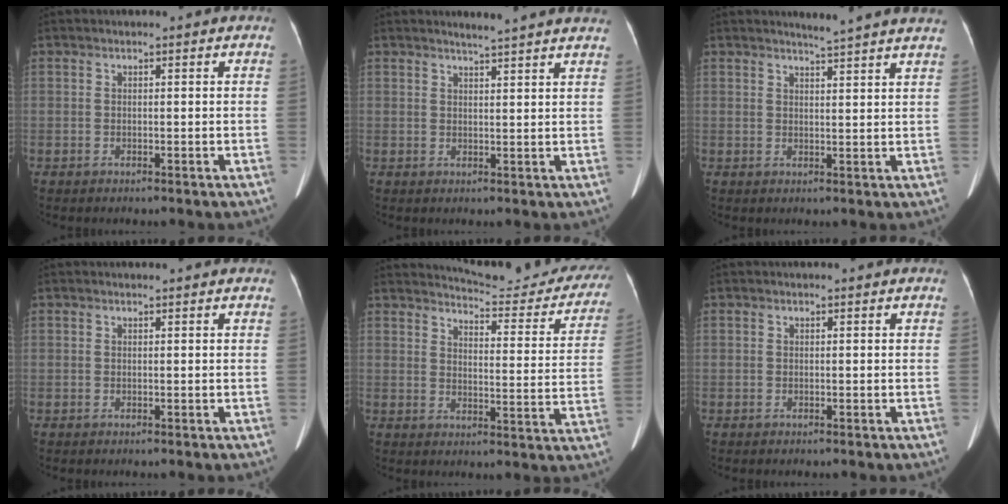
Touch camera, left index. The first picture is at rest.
{"total": 7.5, "force": [6.9, -0.4, 2.8], "torque": [-0.040, 0.007, 0.070]}
{"total": 7.1, "force": [6.6, -1.0, 2.4], "torque": [-0.035, -0.002, 0.069]}
{"total": 0.7, "force": [0.7, 0.1, 0.2], "torque": [-0.007, 0.007, 0.008]}
{"total": 19.3, "force": [18.6, 2.5, 4.8], "torque": [-0.049, -0.080, 0.208]}
{"total": 0.0}